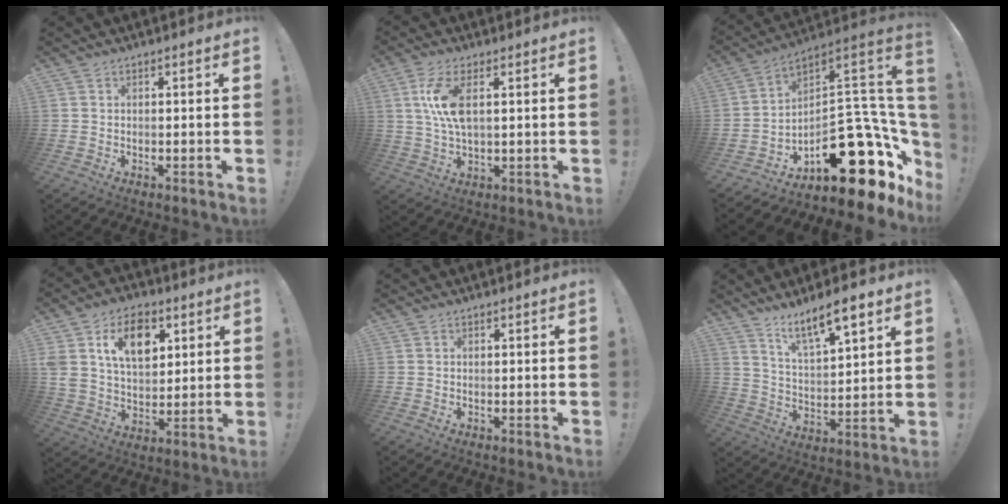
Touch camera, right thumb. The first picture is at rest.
{"total": 9.3, "force": [2.2, 3.6, 8.3], "torque": [-0.173, -0.006, 0.038]}
{"total": 23.9, "force": [-7.4, 11.8, 19.4], "torque": [-0.238, 0.014, -0.100]}
{"total": 14.9, "force": [6.4, 10.0, 9.0], "torque": [-0.141, -0.014, 0.118]}
{"total": 0.0}
{"total": 11.2, "force": [8.3, 2.7, 7.1], "torque": [-0.119, -0.050, 0.142]}